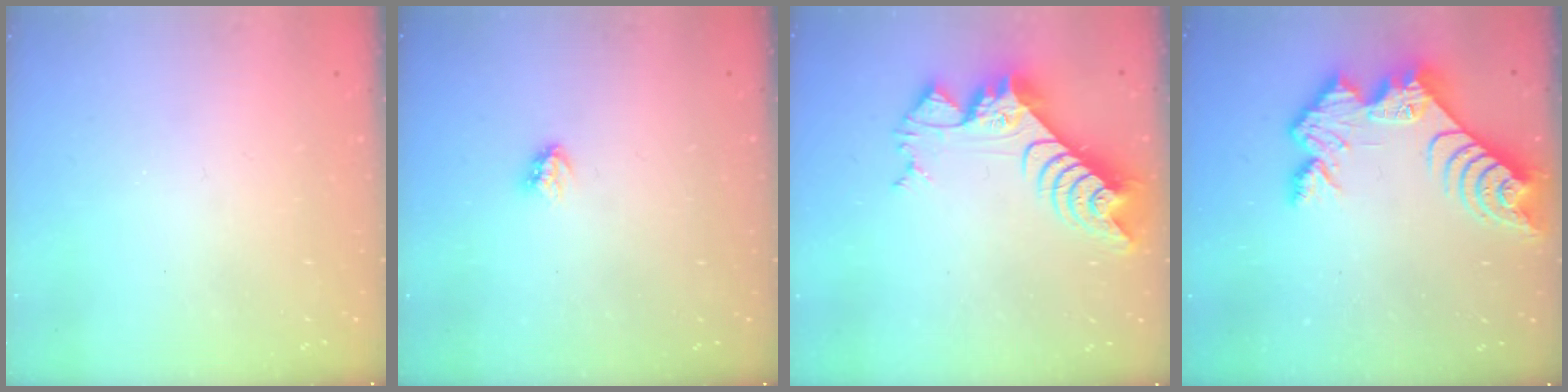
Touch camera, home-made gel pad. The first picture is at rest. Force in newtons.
{"total": 3.0, "press": 2.9, "slide": 0.4}
{"total": 10.6, "press": 10.6, "slide": 0.9}
{"total": 12.1, "press": 12.1, "slide": 0.8}